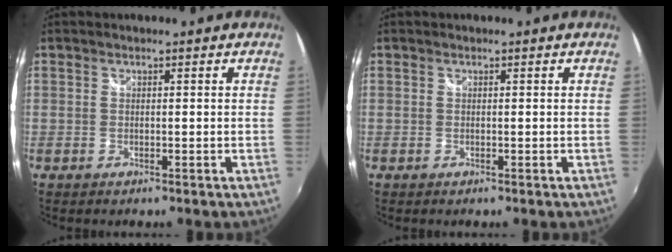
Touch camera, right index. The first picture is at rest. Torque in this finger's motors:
{"motor_torque": [-0.04, 0.00, 0.04, 0.01]}